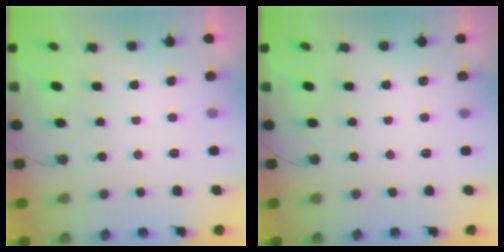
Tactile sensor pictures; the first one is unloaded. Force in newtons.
{"total": 0.0}